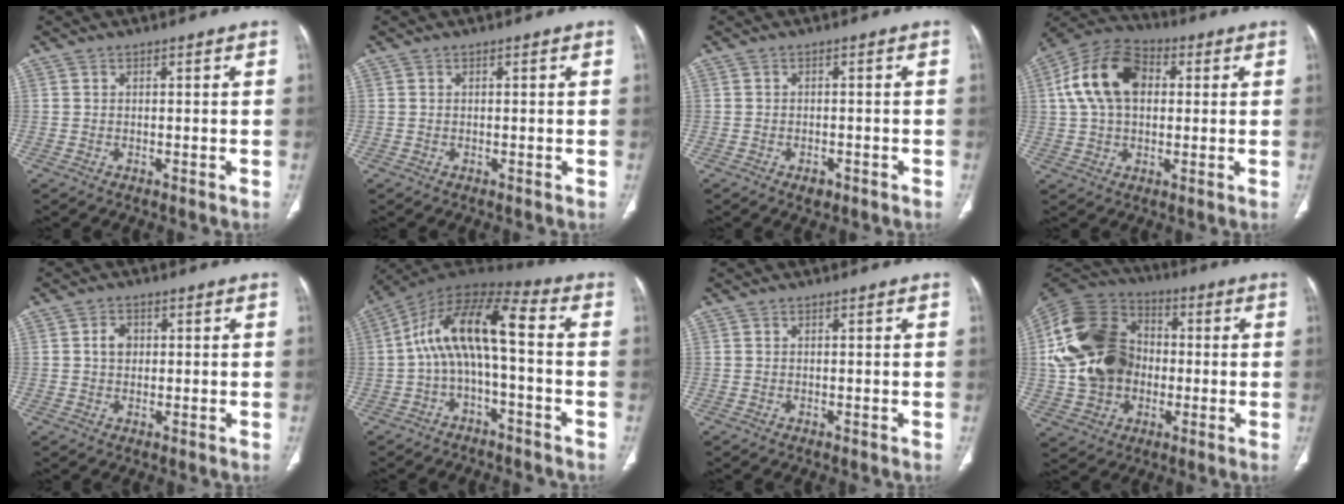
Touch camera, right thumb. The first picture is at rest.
{"total": 0.0}
{"total": 1.9, "force": [-1.1, 1.1, 1.1], "torque": [-0.015, 0.004, -0.012]}
{"total": 14.7, "force": [2.8, 9.6, 10.7], "torque": [-0.194, 0.025, 0.041]}
{"total": 3.0, "force": [0.5, 2.4, 1.8], "torque": [-0.023, 0.005, 0.006]}
{"total": 13.3, "force": [-1.0, 5.1, 12.3], "torque": [-0.227, 0.067, -0.027]}
{"total": 0.0}
{"total": 21.8, "force": [-0.3, 17.0, 13.6], "torque": [-0.255, 0.023, -0.004]}